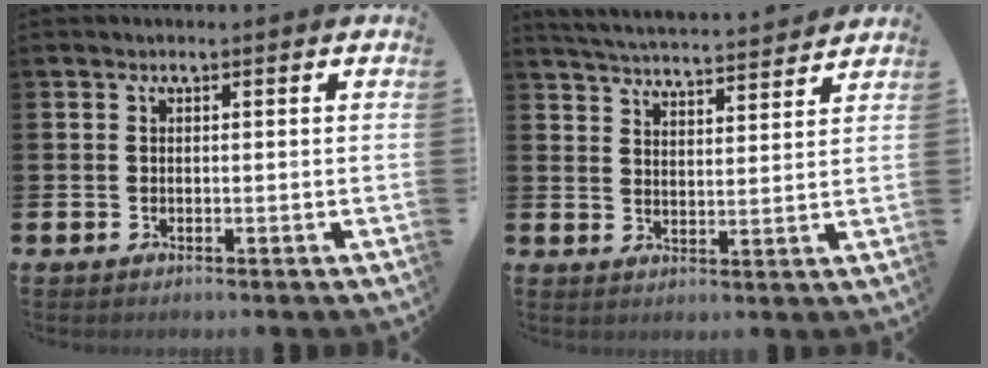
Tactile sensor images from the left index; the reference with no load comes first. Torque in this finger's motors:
{"motor_torque": [0.81, -1.26, 0.05, 0.04]}